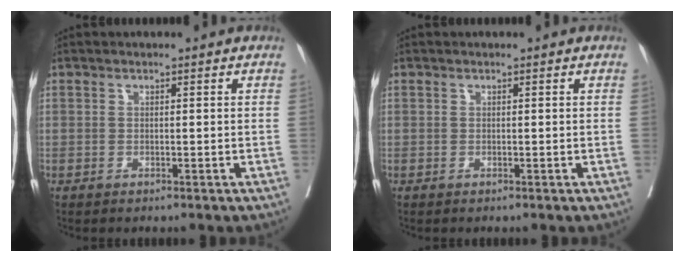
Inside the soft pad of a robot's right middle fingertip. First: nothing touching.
{"total": 0.0}